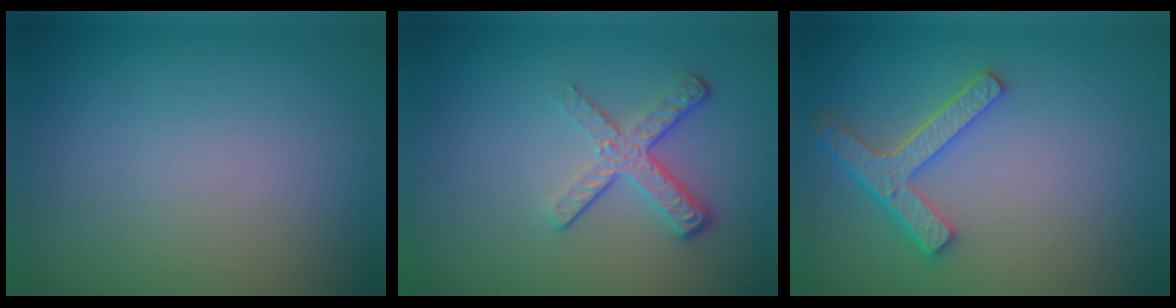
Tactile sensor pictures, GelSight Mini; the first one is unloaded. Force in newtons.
{"total": 3.5, "press": 2.5, "slide": 2.5}
{"total": 4.3, "press": 3.4, "slide": 2.6}